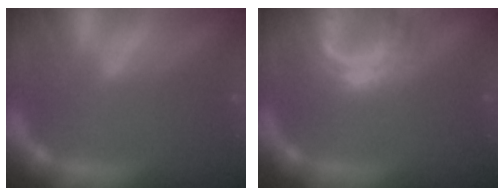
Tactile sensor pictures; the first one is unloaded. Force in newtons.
{"total": 4.0}